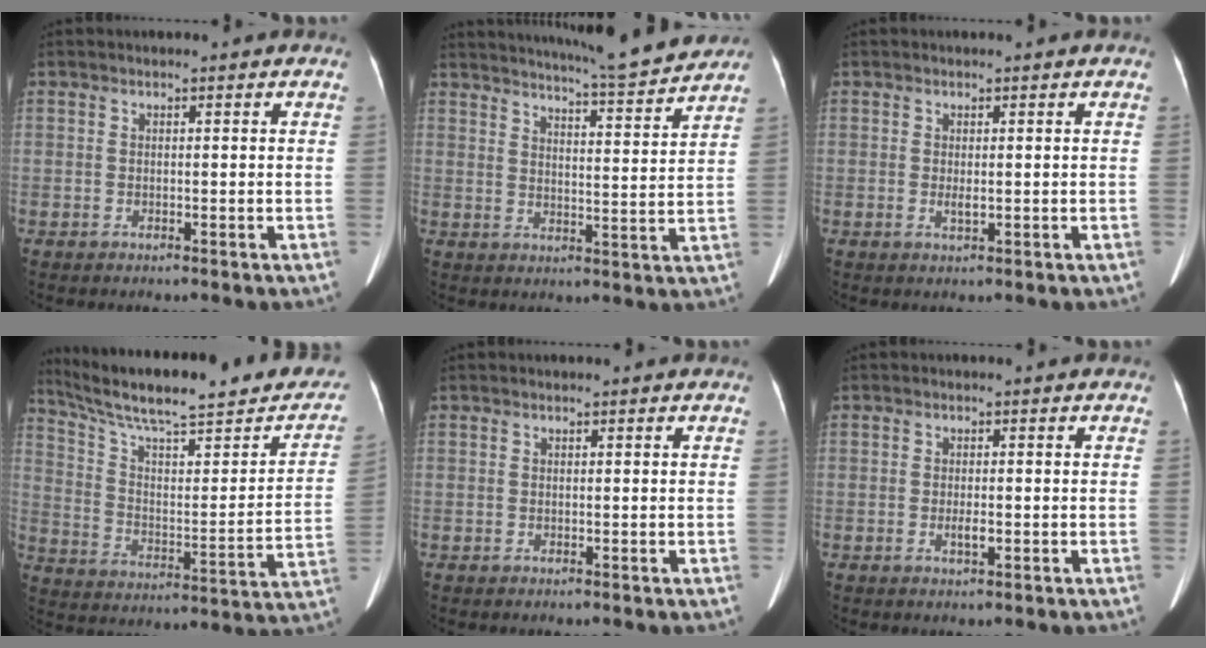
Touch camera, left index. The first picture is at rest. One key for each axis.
{"total": 14.0, "fx": 13.0, "fy": -0.1, "fz": 5.1, "tx": -0.085, "ty": -0.013, "tz": 0.176}
{"total": 1.3, "fx": 0.3, "fy": 0.3, "fz": 1.2, "tx": -0.024, "ty": -0.001, "tz": 0.007}
{"total": 26.1, "fx": 21.5, "fy": 4.4, "fz": 14.2, "tx": -0.221, "ty": -0.004, "tz": 0.305}
{"total": 0.7, "fx": 0.6, "fy": 0.0, "fz": 0.3, "tx": -0.004, "ty": 0.010, "tz": 0.012}
{"total": 1.3, "fx": -0.3, "fy": 0.3, "fz": 1.2, "tx": -0.025, "ty": -0.002, "tz": -0.004}